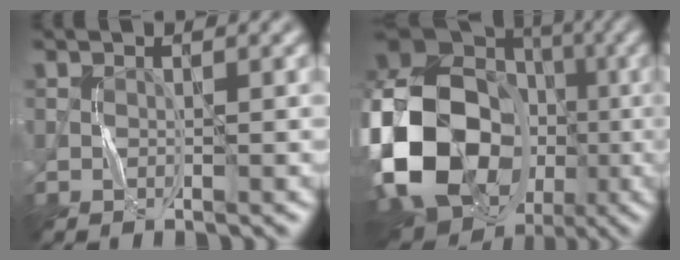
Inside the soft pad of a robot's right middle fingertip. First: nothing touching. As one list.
[{"total": 23.5, "force": [-6.1, 19.3, 12.1], "torque": [-0.258, -0.020, -0.152]}]